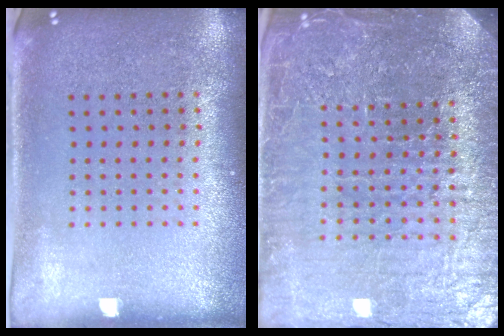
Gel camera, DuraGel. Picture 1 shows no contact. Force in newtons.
{"total": 5.9, "press": 5.2, "slide": 2.6}